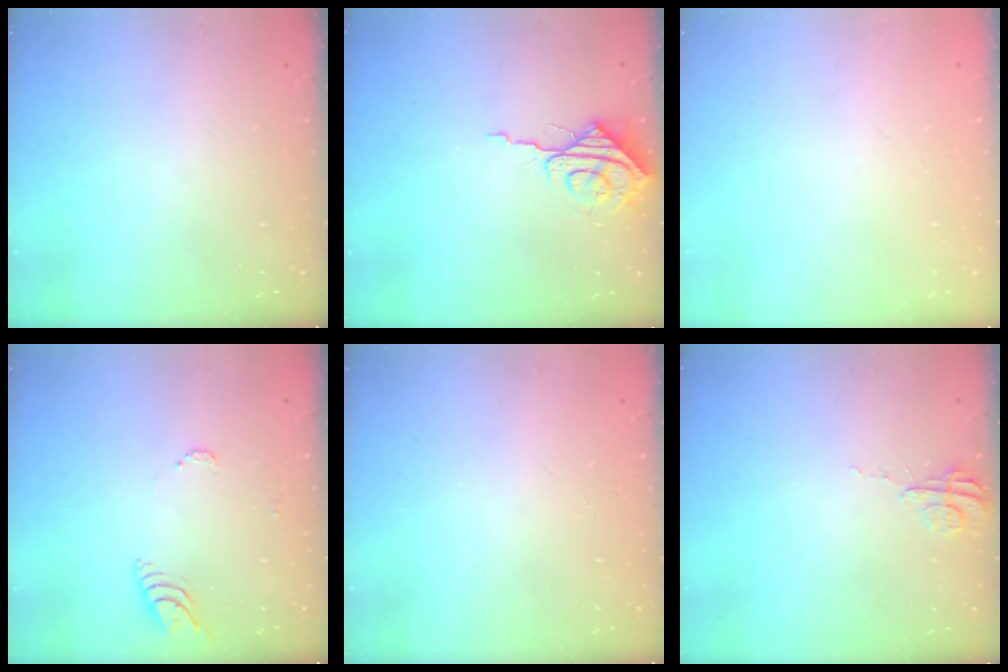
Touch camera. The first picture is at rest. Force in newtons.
{"total": 8.1, "press": 8.0, "slide": 0.9}
{"total": 0.0}
{"total": 7.2, "press": 7.2, "slide": 0.6}
{"total": 0.0}
{"total": 3.8, "press": 3.8, "slide": 0.3}